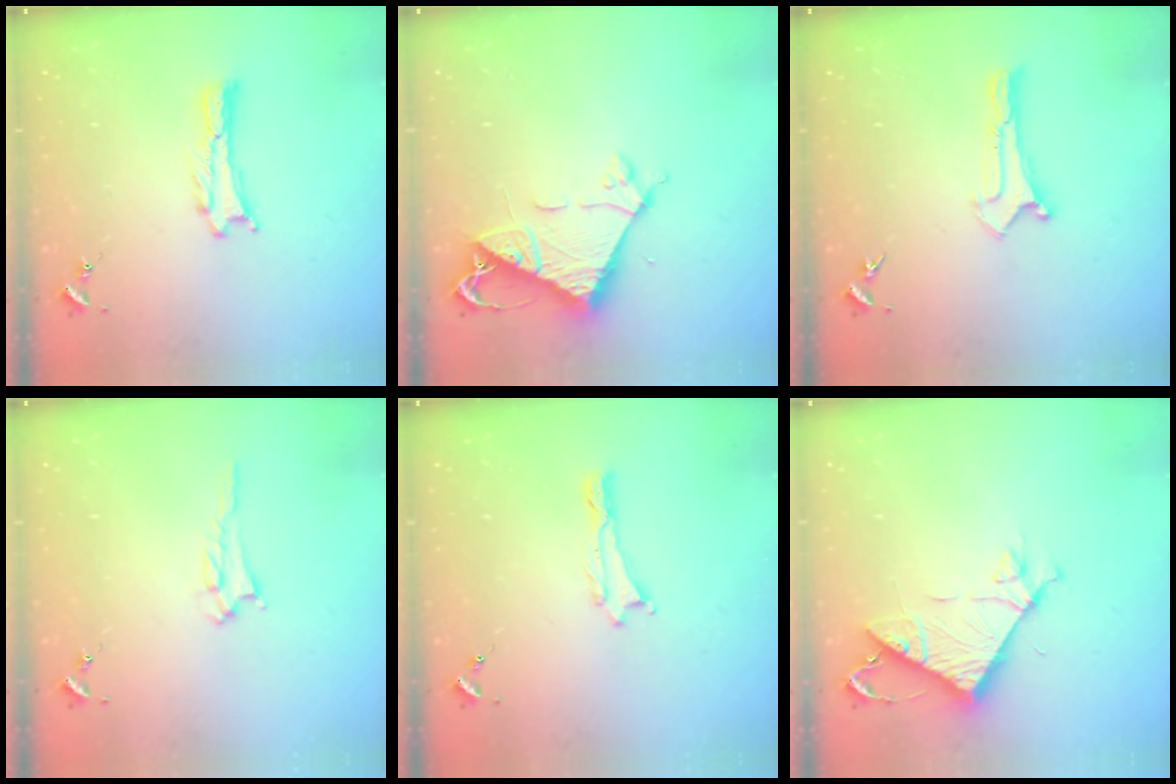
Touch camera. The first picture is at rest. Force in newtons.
{"total": 7.5, "press": 7.5, "slide": 0.1}
{"total": 0.0}
{"total": 2.2, "press": 2.2, "slide": 0.3}
{"total": 0.0}
{"total": 7.9, "press": 7.8, "slide": 0.6}